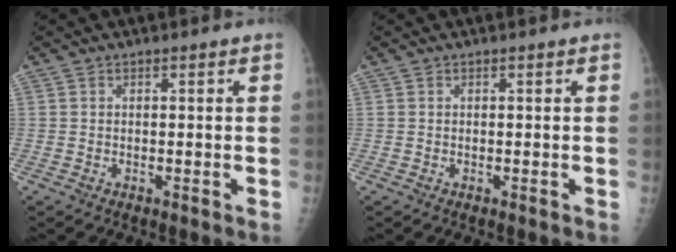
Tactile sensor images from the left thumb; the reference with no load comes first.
{"total": 0.0}